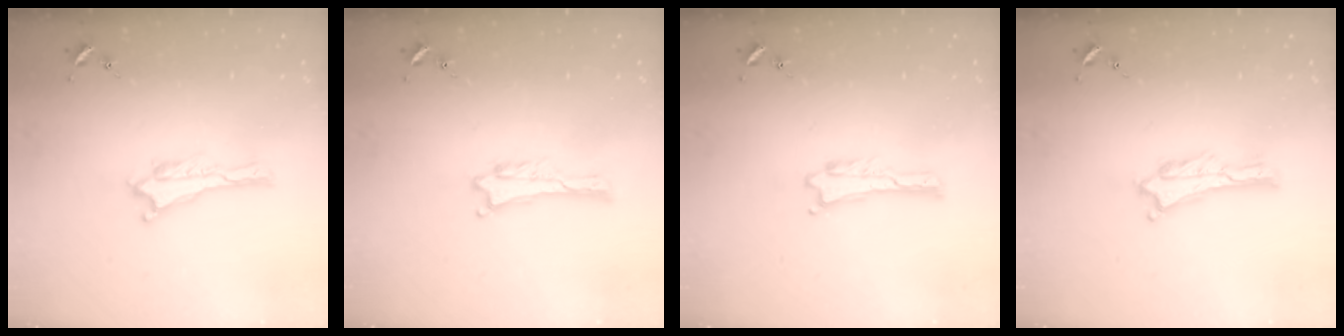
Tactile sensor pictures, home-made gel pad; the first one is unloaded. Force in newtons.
{"total": 0.5, "press": 0.5, "slide": 0.1}
{"total": 0.0}
{"total": 0.8, "press": 0.7, "slide": 0.2}